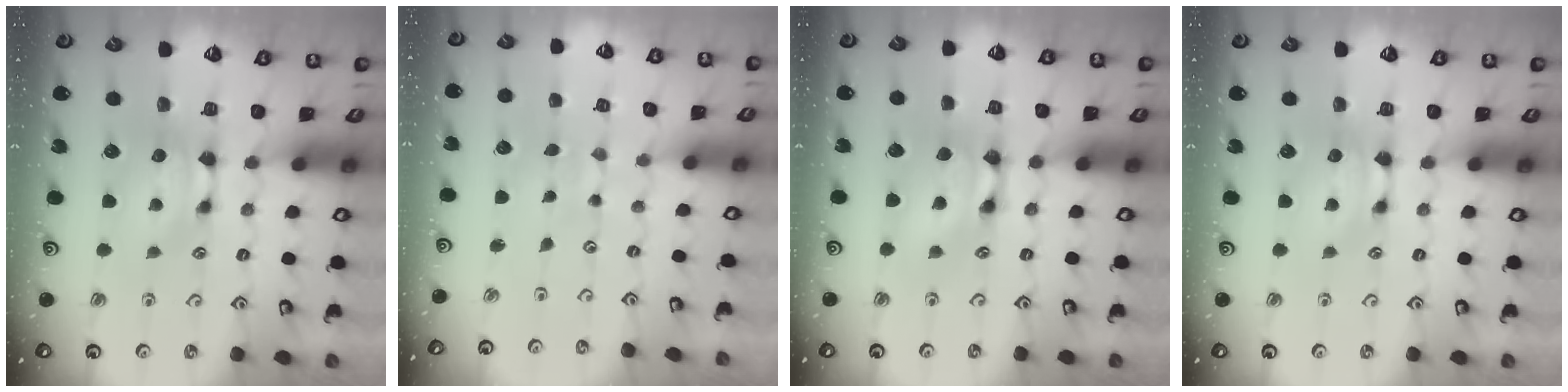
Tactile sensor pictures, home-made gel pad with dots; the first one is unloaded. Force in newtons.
{"total": 5.4, "press": 5.4, "slide": 0.2}
{"total": 2.6, "press": 2.6, "slide": 0.2}
{"total": 0.0}